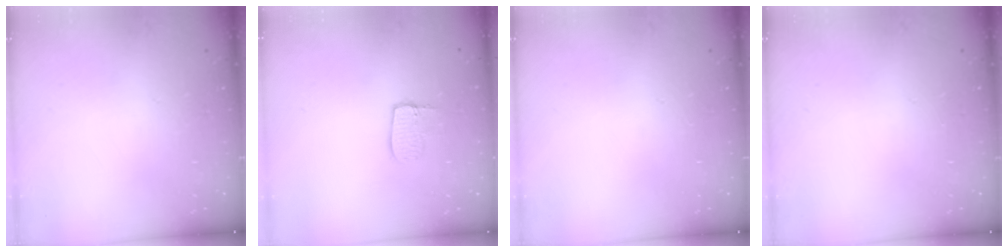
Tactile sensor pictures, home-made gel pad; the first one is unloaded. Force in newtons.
{"total": 6.8, "press": 6.8, "slide": 0.1}
{"total": 0.0}
{"total": 0.0}